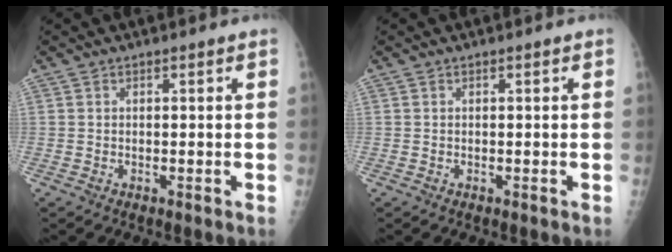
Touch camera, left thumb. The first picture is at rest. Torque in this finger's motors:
{"motor_torque": [0.00, 0.00, 0.00, 0.00, 0.00]}